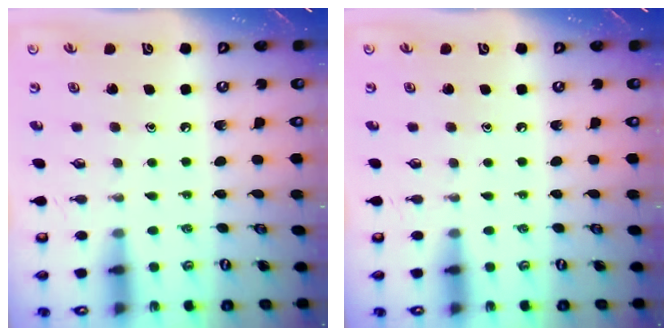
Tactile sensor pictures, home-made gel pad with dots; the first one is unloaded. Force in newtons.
{"total": 0.0}